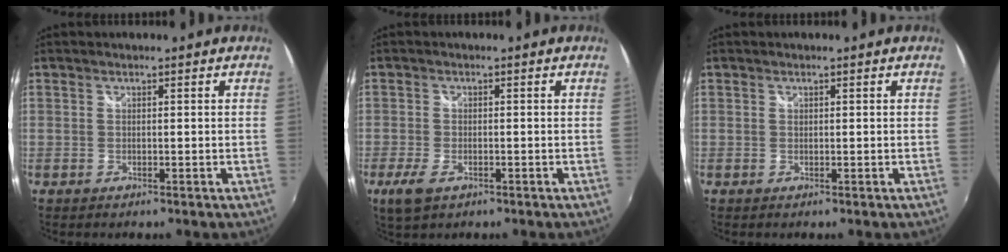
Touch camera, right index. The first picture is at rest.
{"total": 4.8, "force": [-2.7, 2.4, 3.2], "torque": [-0.078, -0.013, -0.050]}
{"total": 0.0}